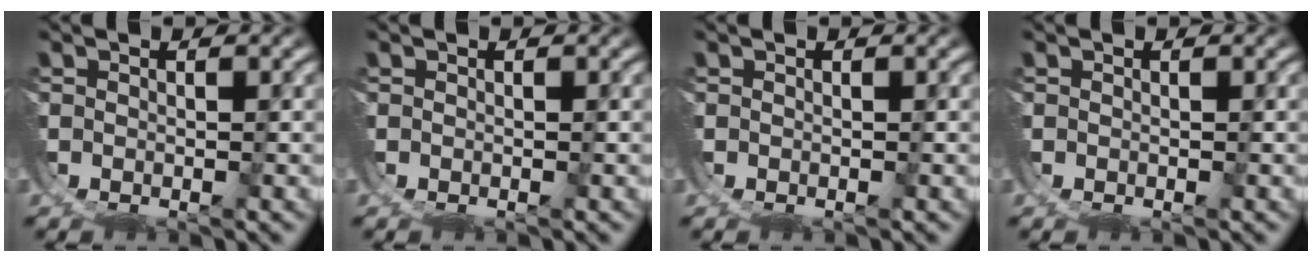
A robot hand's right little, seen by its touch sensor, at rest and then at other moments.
{"total": 0.0}
{"total": 0.0}
{"total": 0.0}